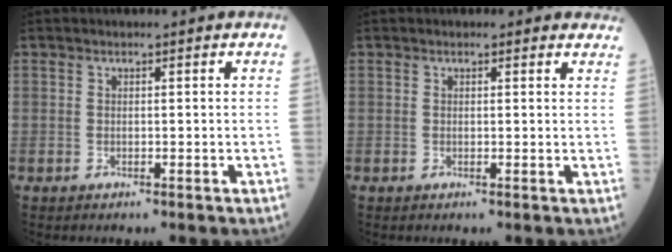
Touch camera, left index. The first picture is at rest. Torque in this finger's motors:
{"motor_torque": [0.50, -0.87, 0.05, -0.01]}